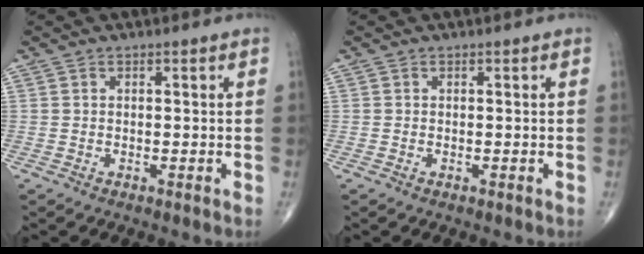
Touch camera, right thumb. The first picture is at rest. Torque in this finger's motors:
{"motor_torque": [1.89, 1.78, -0.04, -0.15, 0.03]}